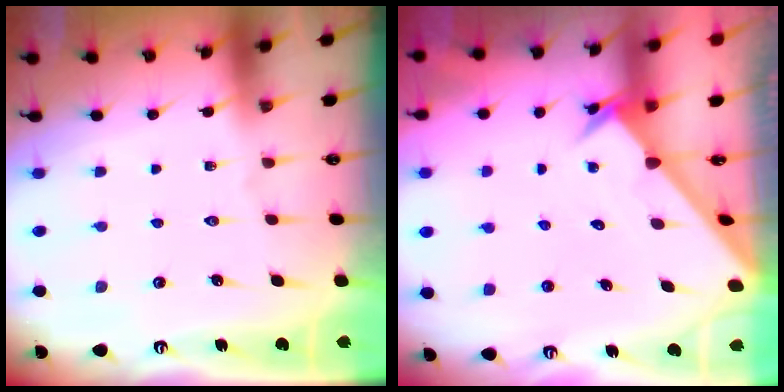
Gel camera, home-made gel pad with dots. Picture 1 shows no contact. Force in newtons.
{"total": 2.5, "press": 2.5, "slide": 0.2}